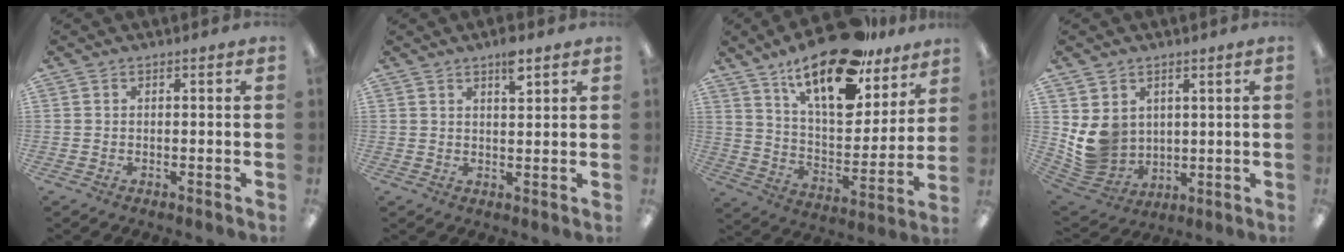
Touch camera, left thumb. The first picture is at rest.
{"total": 4.7, "force": [3.2, 1.5, 3.1], "torque": [-0.045, -0.012, 0.051]}
{"total": 21.0, "force": [14.8, 8.1, 12.4], "torque": [-0.210, -0.089, 0.255]}
{"total": 9.2, "force": [2.9, 8.4, 2.6], "torque": [-0.070, -0.018, 0.065]}